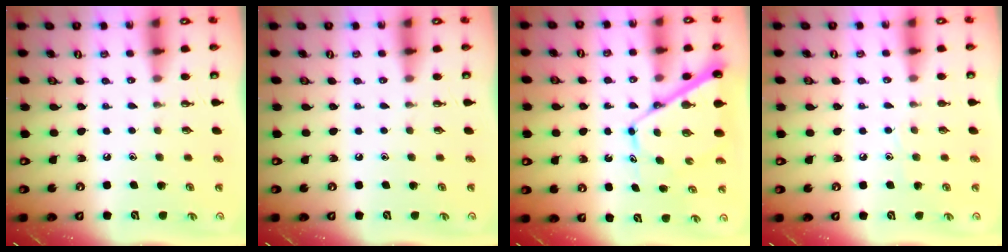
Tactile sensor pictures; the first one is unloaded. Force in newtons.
{"total": 0.0}
{"total": 11.1, "press": 11.1, "slide": 1.2}
{"total": 4.9, "press": 4.9, "slide": 0.5}